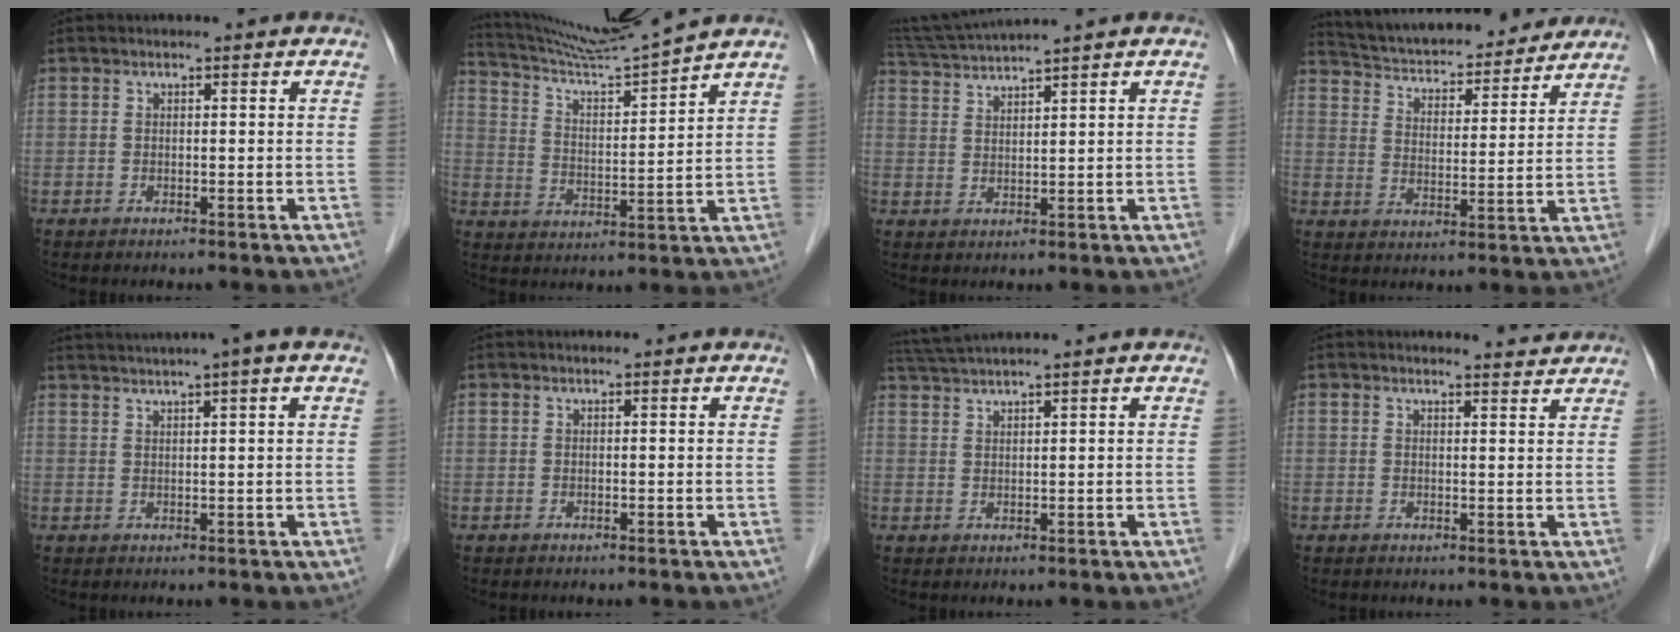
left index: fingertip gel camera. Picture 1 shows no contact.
{"total": 11.8, "force": [11.1, -2.8, 2.9], "torque": [-0.064, -0.020, 0.199]}
{"total": 6.7, "force": [6.0, -1.5, 2.6], "torque": [-0.054, 0.016, 0.114]}
{"total": 19.2, "force": [17.8, 4.1, 6.1], "torque": [-0.101, 0.016, 0.262]}
{"total": 7.9, "force": [5.9, -0.8, 5.2], "torque": [-0.084, 0.032, 0.081]}
{"total": 0.0}
{"total": 4.5, "force": [4.0, -1.2, 1.7], "torque": [-0.035, 0.022, 0.081]}
{"total": 2.5, "force": [2.5, 0.0, -0.1], "torque": [-0.006, -0.004, 0.029]}